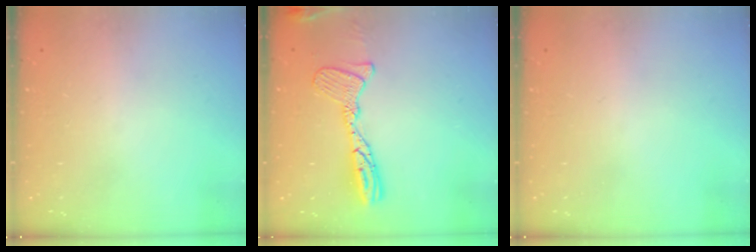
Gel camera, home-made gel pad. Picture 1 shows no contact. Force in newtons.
{"total": 14.4, "press": 14.4, "slide": 1.4}
{"total": 0.0}